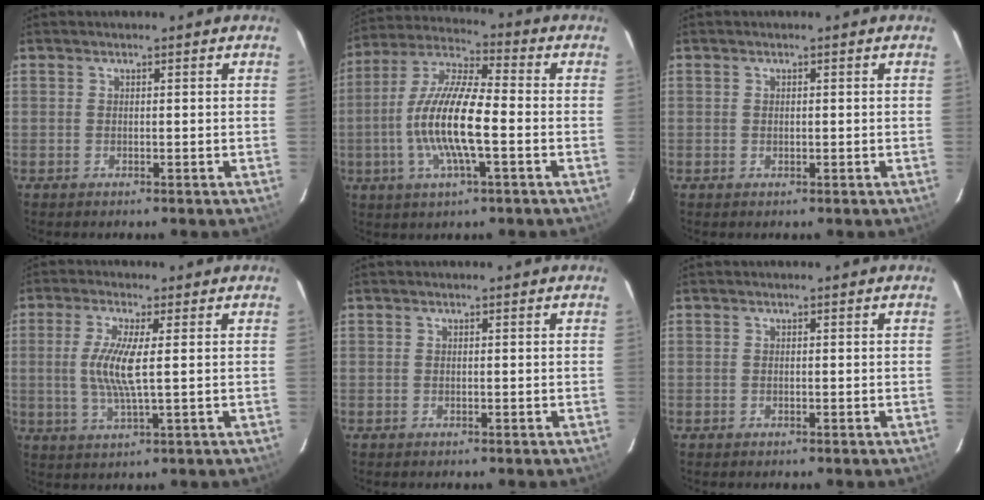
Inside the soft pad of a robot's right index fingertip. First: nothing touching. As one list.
[{"total": 14.7, "force": [-2.8, 3.2, 14.0], "torque": [-0.283, 0.000, -0.060]}, {"total": 0.8, "force": [0.1, 0.5, 0.6], "torque": [-0.011, 0.001, 0.003]}, {"total": 7.3, "force": [0.5, 0.8, 7.3], "torque": [-0.151, -0.006, 0.010]}, {"total": 0.0}, {"total": 0.0}]